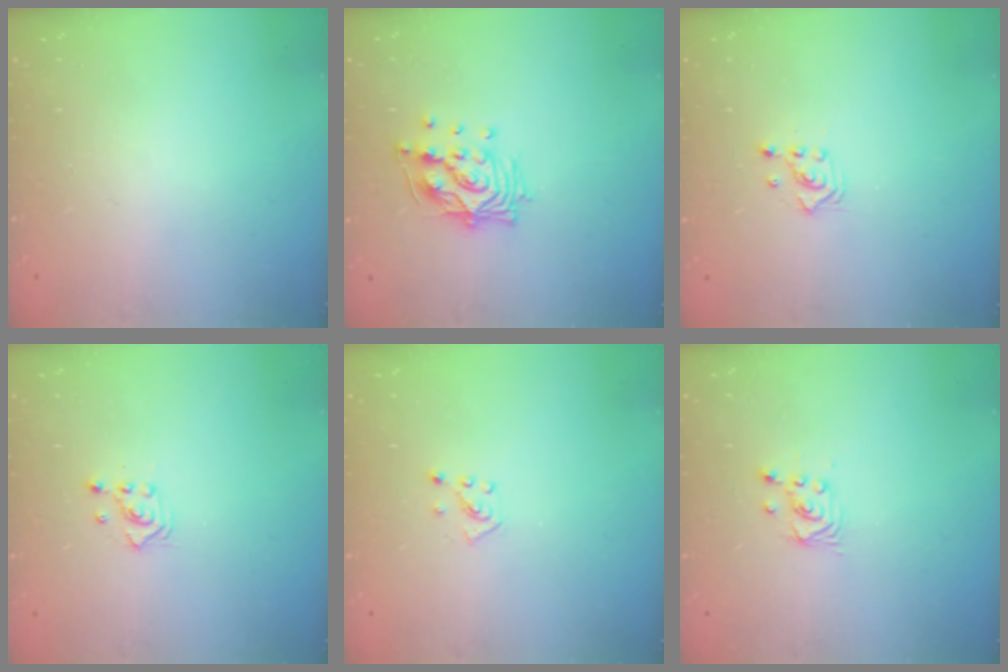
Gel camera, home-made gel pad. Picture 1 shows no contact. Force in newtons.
{"total": 12.6, "press": 12.5, "slide": 1.3}
{"total": 2.5, "press": 2.5, "slide": 0.3}
{"total": 2.3, "press": 2.3, "slide": 0.3}
{"total": 3.6, "press": 3.6, "slide": 0.4}
{"total": 2.2, "press": 2.2, "slide": 0.2}